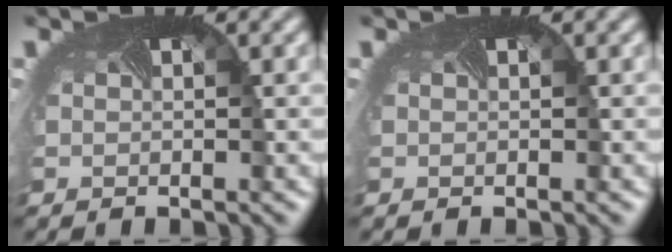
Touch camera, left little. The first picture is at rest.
{"total": 0.0}